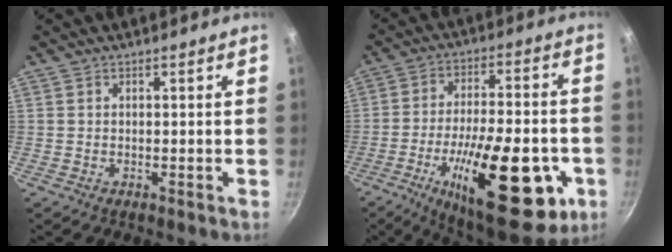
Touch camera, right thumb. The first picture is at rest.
{"total": 28.4, "force": [-9.5, 11.4, 24.2], "torque": [-0.336, 0.014, -0.135]}